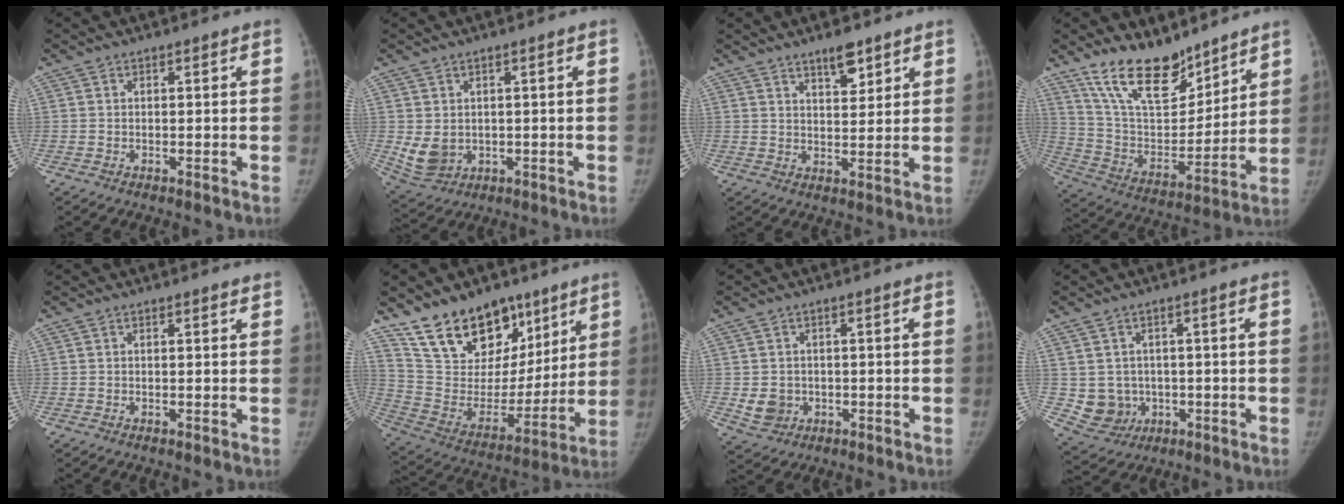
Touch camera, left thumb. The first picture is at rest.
{"total": 5.8, "force": [0.2, 4.7, 3.4], "torque": [-0.057, -0.013, 0.023]}
{"total": 5.5, "force": [3.9, 1.9, 3.4], "torque": [-0.038, -0.028, 0.063]}
{"total": 17.9, "force": [13.5, 7.6, 9.1], "torque": [-0.114, -0.079, 0.252]}
{"total": 0.8, "force": [0.7, 0.0, 0.4], "torque": [-0.005, 0.000, 0.011]}
{"total": 21.1, "force": [14.2, 12.5, 9.1], "torque": [-0.105, -0.073, 0.253]}
{"total": 4.4, "force": [-0.5, 3.9, 1.9], "torque": [-0.019, 0.000, 0.002]}
{"total": 6.5, "force": [-0.4, 6.1, 2.3], "torque": [-0.016, 0.003, 0.011]}